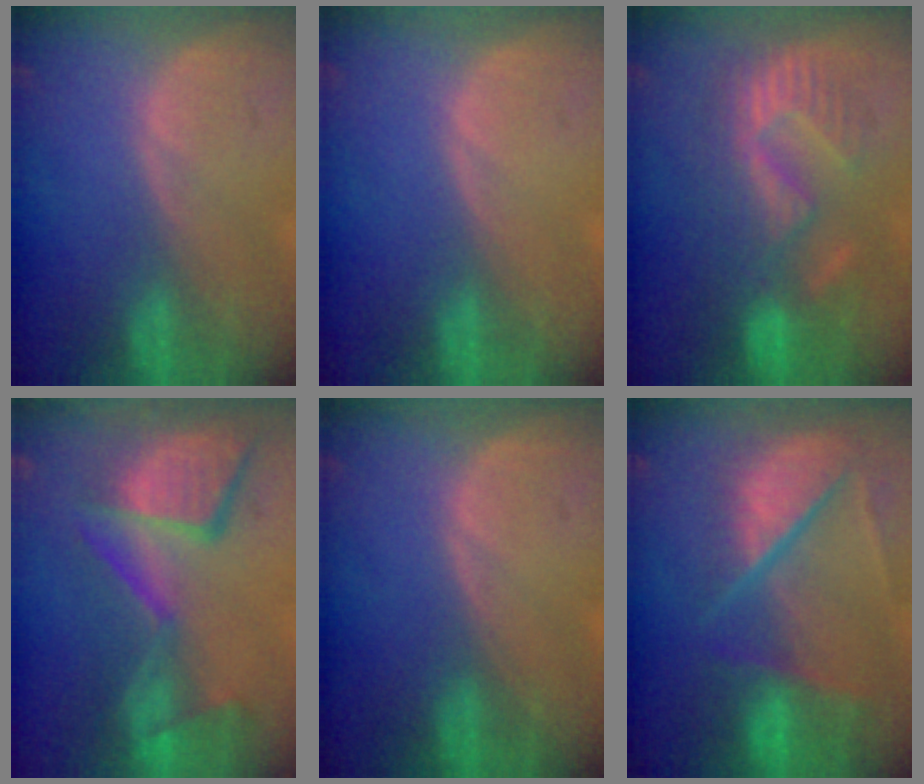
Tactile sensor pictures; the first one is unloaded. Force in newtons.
{"total": 0.0}
{"total": 9.9, "press": 9.3, "slide": 3.2}
{"total": 12.5, "press": 11.3, "slide": 5.3}
{"total": 0.0}
{"total": 10.6, "press": 8.7, "slide": 6.0}